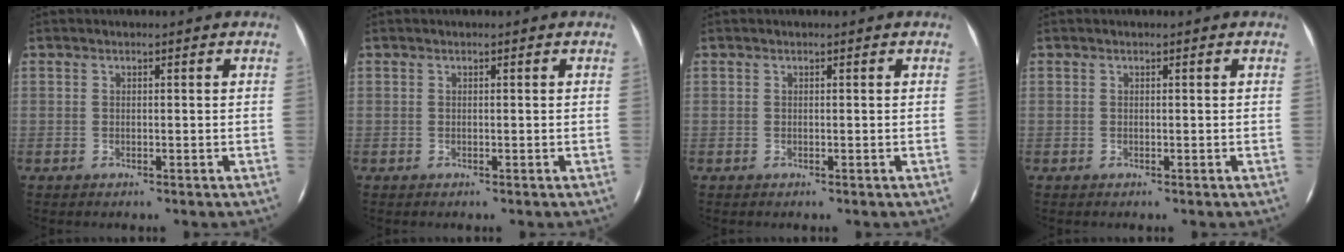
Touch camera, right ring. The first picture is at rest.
{"total": 0.0}
{"total": 0.0}
{"total": 0.0}